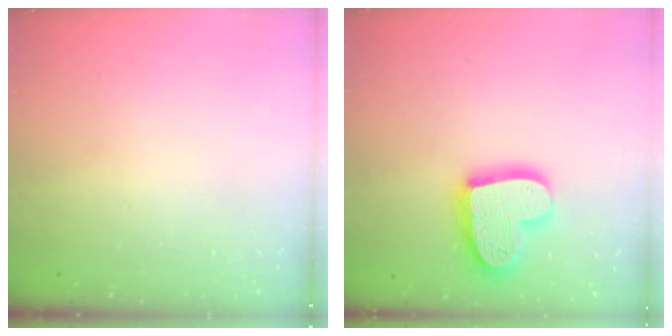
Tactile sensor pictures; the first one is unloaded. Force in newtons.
{"total": 18.0, "press": 17.9, "slide": 1.3}